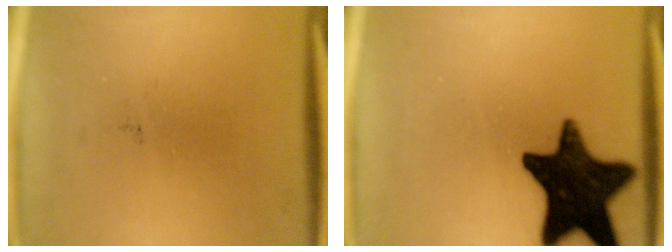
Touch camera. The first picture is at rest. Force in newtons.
{"total": 18.1}